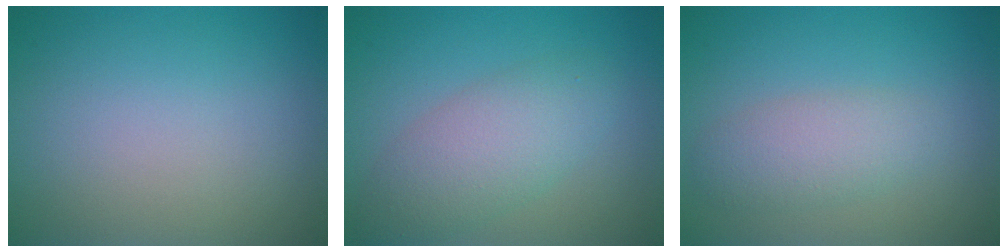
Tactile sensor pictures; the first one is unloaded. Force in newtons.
{"total": 4.4, "press": 4.4, "slide": 0.2}
{"total": 3.0, "press": 3.0, "slide": 0.1}